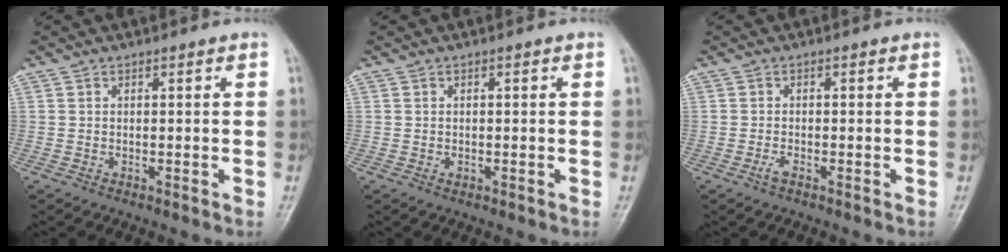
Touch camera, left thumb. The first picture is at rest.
{"total": 0.8, "force": [-0.1, 0.6, 0.6], "torque": [-0.003, 0.001, -0.001]}
{"total": 1.3, "force": [-0.7, 0.4, 1.0], "torque": [-0.023, 0.001, -0.017]}